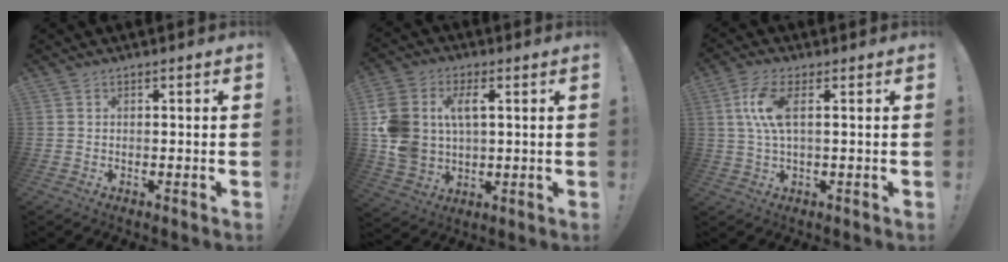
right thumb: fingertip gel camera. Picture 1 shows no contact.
{"total": 13.6, "force": [4.0, 9.8, 8.5], "torque": [-0.177, -0.010, 0.079]}
{"total": 8.9, "force": [1.7, 3.2, 8.2], "torque": [-0.156, -0.003, 0.031]}